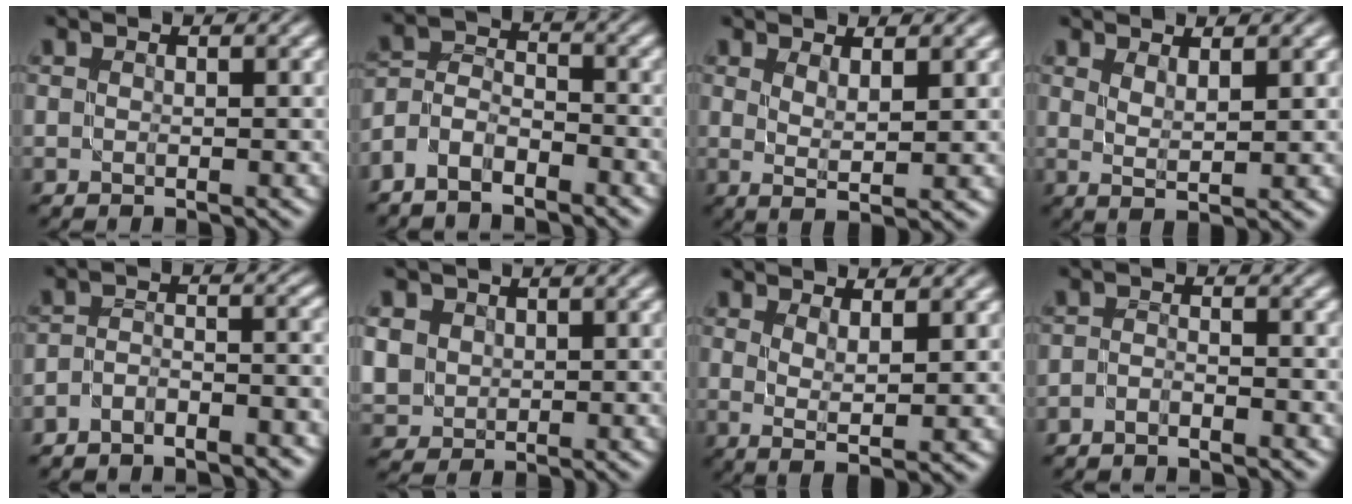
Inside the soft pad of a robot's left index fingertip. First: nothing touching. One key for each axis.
{"total": 4.3, "fx": -3.4, "fy": 2.0, "fz": 1.8, "tx": -0.029, "ty": 0.005, "tz": -0.074}
{"total": 2.3, "fx": 1.3, "fy": 0.4, "fz": 1.9, "tx": -0.029, "ty": -0.009, "tz": 0.021}
{"total": 2.1, "fx": 1.4, "fy": 0.3, "fz": 1.5, "tx": -0.022, "ty": -0.007, "tz": 0.024}
{"total": 4.1, "fx": -3.3, "fy": 1.2, "fz": 2.1, "tx": -0.041, "ty": -0.004, "tz": -0.054}
{"total": 5.4, "fx": 1.7, "fy": 4.6, "fz": 2.2, "tx": -0.077, "ty": 0.019, "tz": 0.027}
{"total": 2.5, "fx": 1.0, "fy": 0.3, "fz": 2.2, "tx": -0.036, "ty": -0.012, "tz": 0.018}
{"total": 1.8, "fx": -1.7, "fy": 0.2, "fz": 0.6, "tx": -0.012, "ty": -0.002, "tz": -0.036}